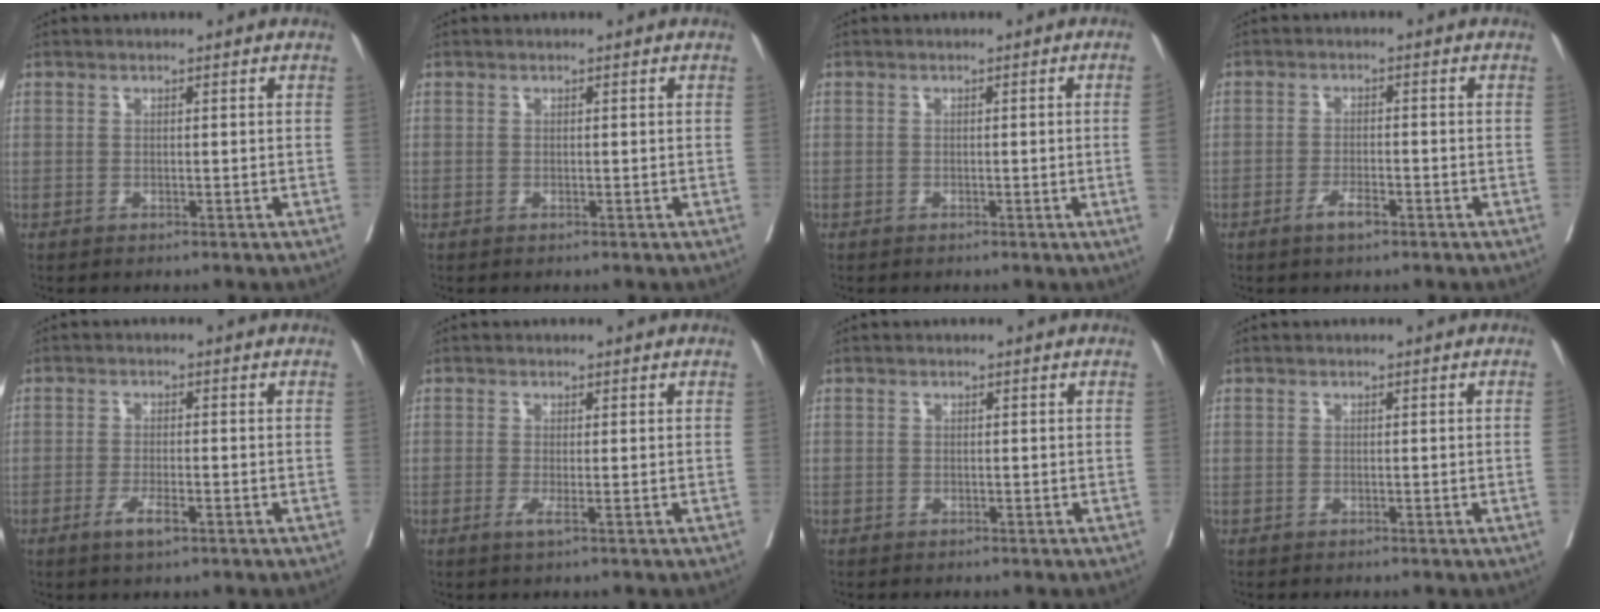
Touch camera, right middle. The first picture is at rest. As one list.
[{"total": 0.0}, {"total": 1.4, "force": [-0.3, -0.4, 1.3], "torque": [-0.016, -0.001, -0.006]}, {"total": 2.0, "force": [-1.4, 0.4, 1.4], "torque": [-0.030, -0.001, -0.023]}, {"total": 3.2, "force": [-1.7, 0.6, 2.7], "torque": [-0.055, -0.005, -0.029]}, {"total": 1.5, "force": [-0.5, -0.2, 1.4], "torque": [-0.031, -0.007, -0.010]}, {"total": 0.6, "force": [-0.2, 0.5, -0.1], "torque": [0.005, 0.007, -0.007]}, {"total": 0.0}]